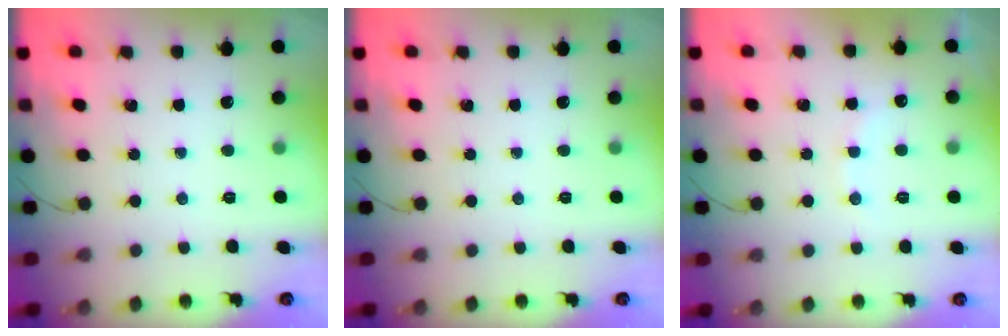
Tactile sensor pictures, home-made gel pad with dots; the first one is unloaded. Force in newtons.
{"total": 0.0}
{"total": 7.1, "press": 7.0, "slide": 1.5}